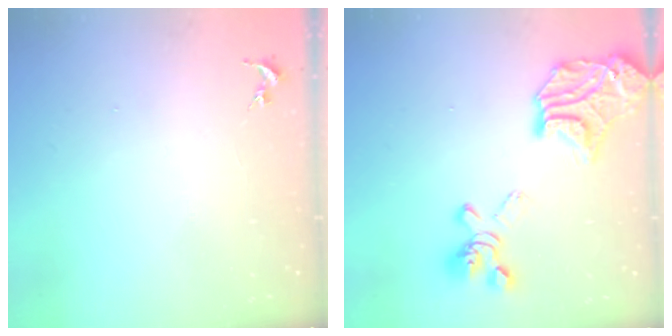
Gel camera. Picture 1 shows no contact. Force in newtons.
{"total": 25.0, "press": 24.9, "slide": 2.6}